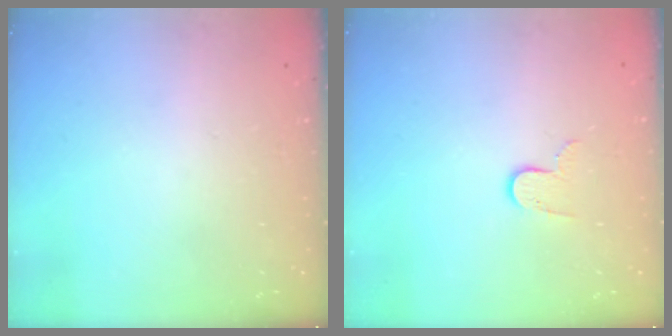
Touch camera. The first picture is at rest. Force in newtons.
{"total": 6.3, "press": 6.3, "slide": 0.5}